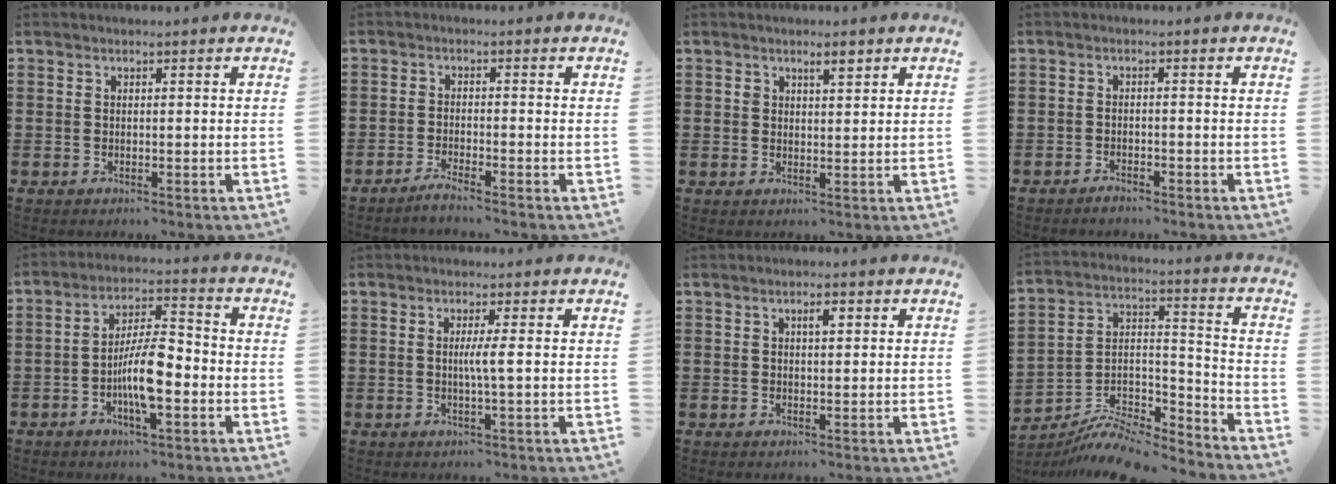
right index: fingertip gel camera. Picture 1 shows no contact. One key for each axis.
{"total": 2.0, "fx": -1.9, "fy": -0.3, "fz": 0.6, "tx": -0.010, "ty": 0.001, "tz": -0.036}
{"total": 2.3, "fx": 1.5, "fy": 0.9, "fz": 1.5, "tx": -0.017, "ty": -0.003, "tz": 0.023}
{"total": 1.4, "fx": -1.4, "fy": 0.2, "fz": 0.1, "tx": -0.006, "ty": 0.001, "tz": -0.029}
{"total": 8.7, "fx": -2.6, "fy": 2.6, "fz": 7.8, "tx": -0.159, "ty": -0.001, "tz": -0.052}
{"total": 2.8, "fx": 0.0, "fy": -0.4, "fz": 2.7, "tx": -0.051, "ty": -0.006, "tz": -0.004}
{"total": 1.8, "fx": 0.7, "fy": 0.6, "fz": 1.6, "tx": -0.025, "ty": 0.004, "tz": 0.007}
{"total": 8.6, "fx": -7.9, "fy": 2.4, "fz": 2.3, "tx": -0.045, "ty": 0.015, "tz": -0.156}